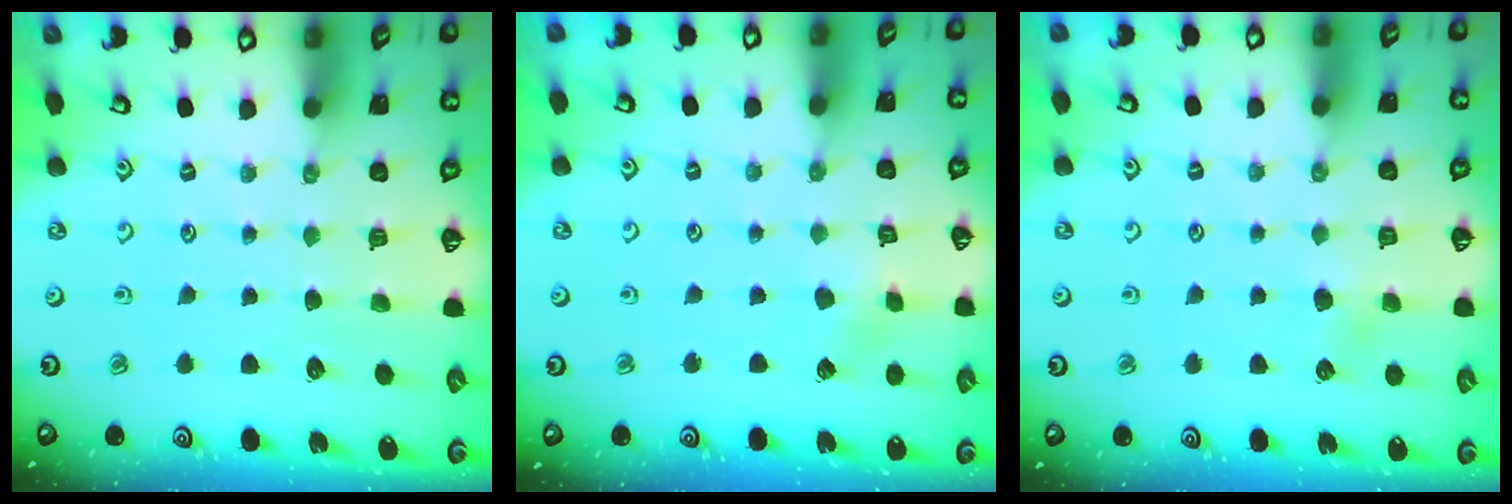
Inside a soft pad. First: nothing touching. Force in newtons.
{"total": 3.0, "press": 3.0, "slide": 0.3}
{"total": 3.8, "press": 3.7, "slide": 0.8}